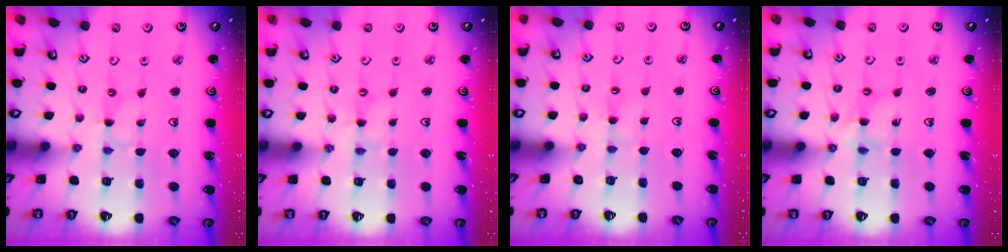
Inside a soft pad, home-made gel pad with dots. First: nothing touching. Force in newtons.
{"total": 0.0}
{"total": 1.6, "press": 1.5, "slide": 0.4}
{"total": 4.0, "press": 4.0, "slide": 0.4}